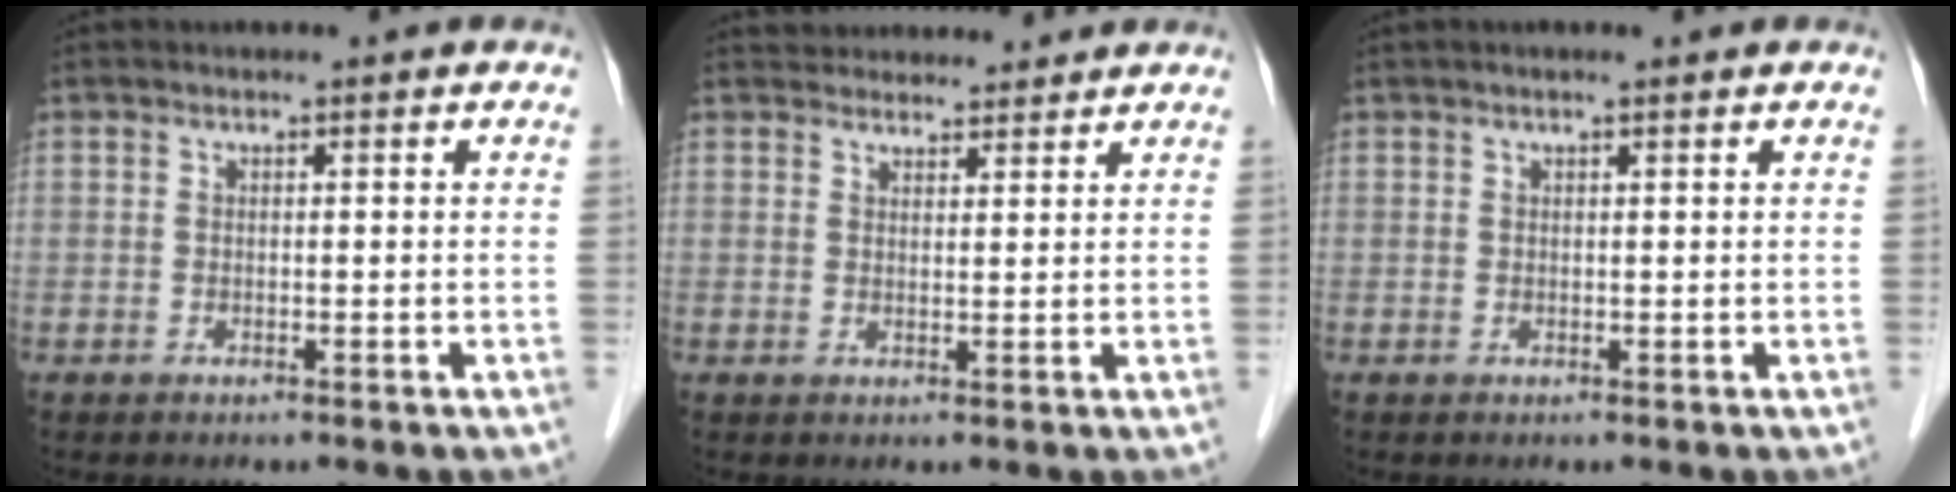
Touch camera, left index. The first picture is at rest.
{"total": 7.1, "force": [6.7, 2.0, 1.0], "torque": [0.001, 0.020, 0.084]}
{"total": 0.9, "force": [0.6, 0.0, 0.7], "torque": [-0.012, 0.007, 0.009]}